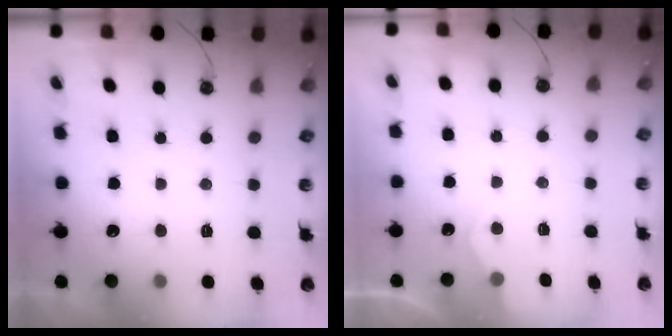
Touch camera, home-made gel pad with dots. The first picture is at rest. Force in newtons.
{"total": 3.8, "press": 3.8, "slide": 0.4}